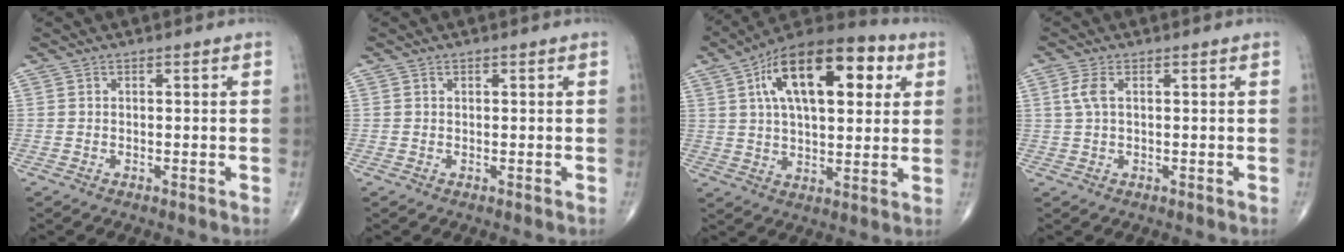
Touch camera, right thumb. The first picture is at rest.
{"total": 0.0}
{"total": 21.7, "force": [7.3, 10.3, 17.7], "torque": [-0.261, 0.013, 0.112]}
{"total": 3.0, "force": [0.8, 1.4, 2.6], "torque": [-0.071, 0.012, 0.018]}